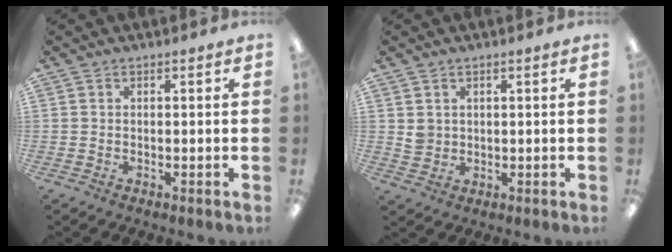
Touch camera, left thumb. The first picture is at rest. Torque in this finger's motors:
{"motor_torque": [0.02, 0.13, 0.38, -0.52, 0.00]}